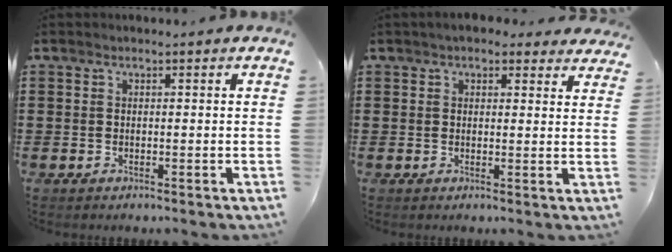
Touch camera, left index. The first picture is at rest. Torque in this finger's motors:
{"motor_torque": [2.14, 0.00, 0.23, 0.05]}